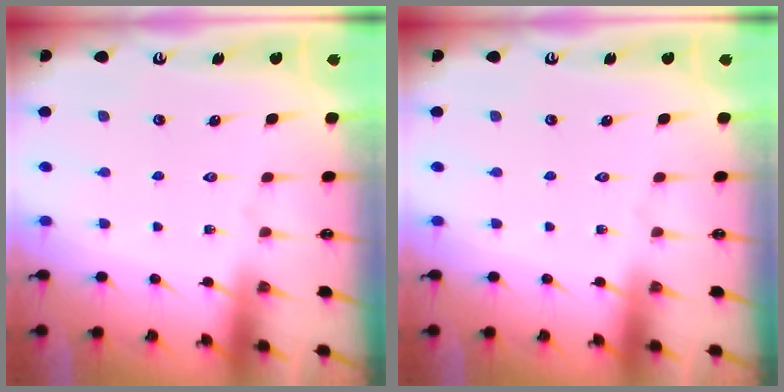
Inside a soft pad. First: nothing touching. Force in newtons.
{"total": 0.0}